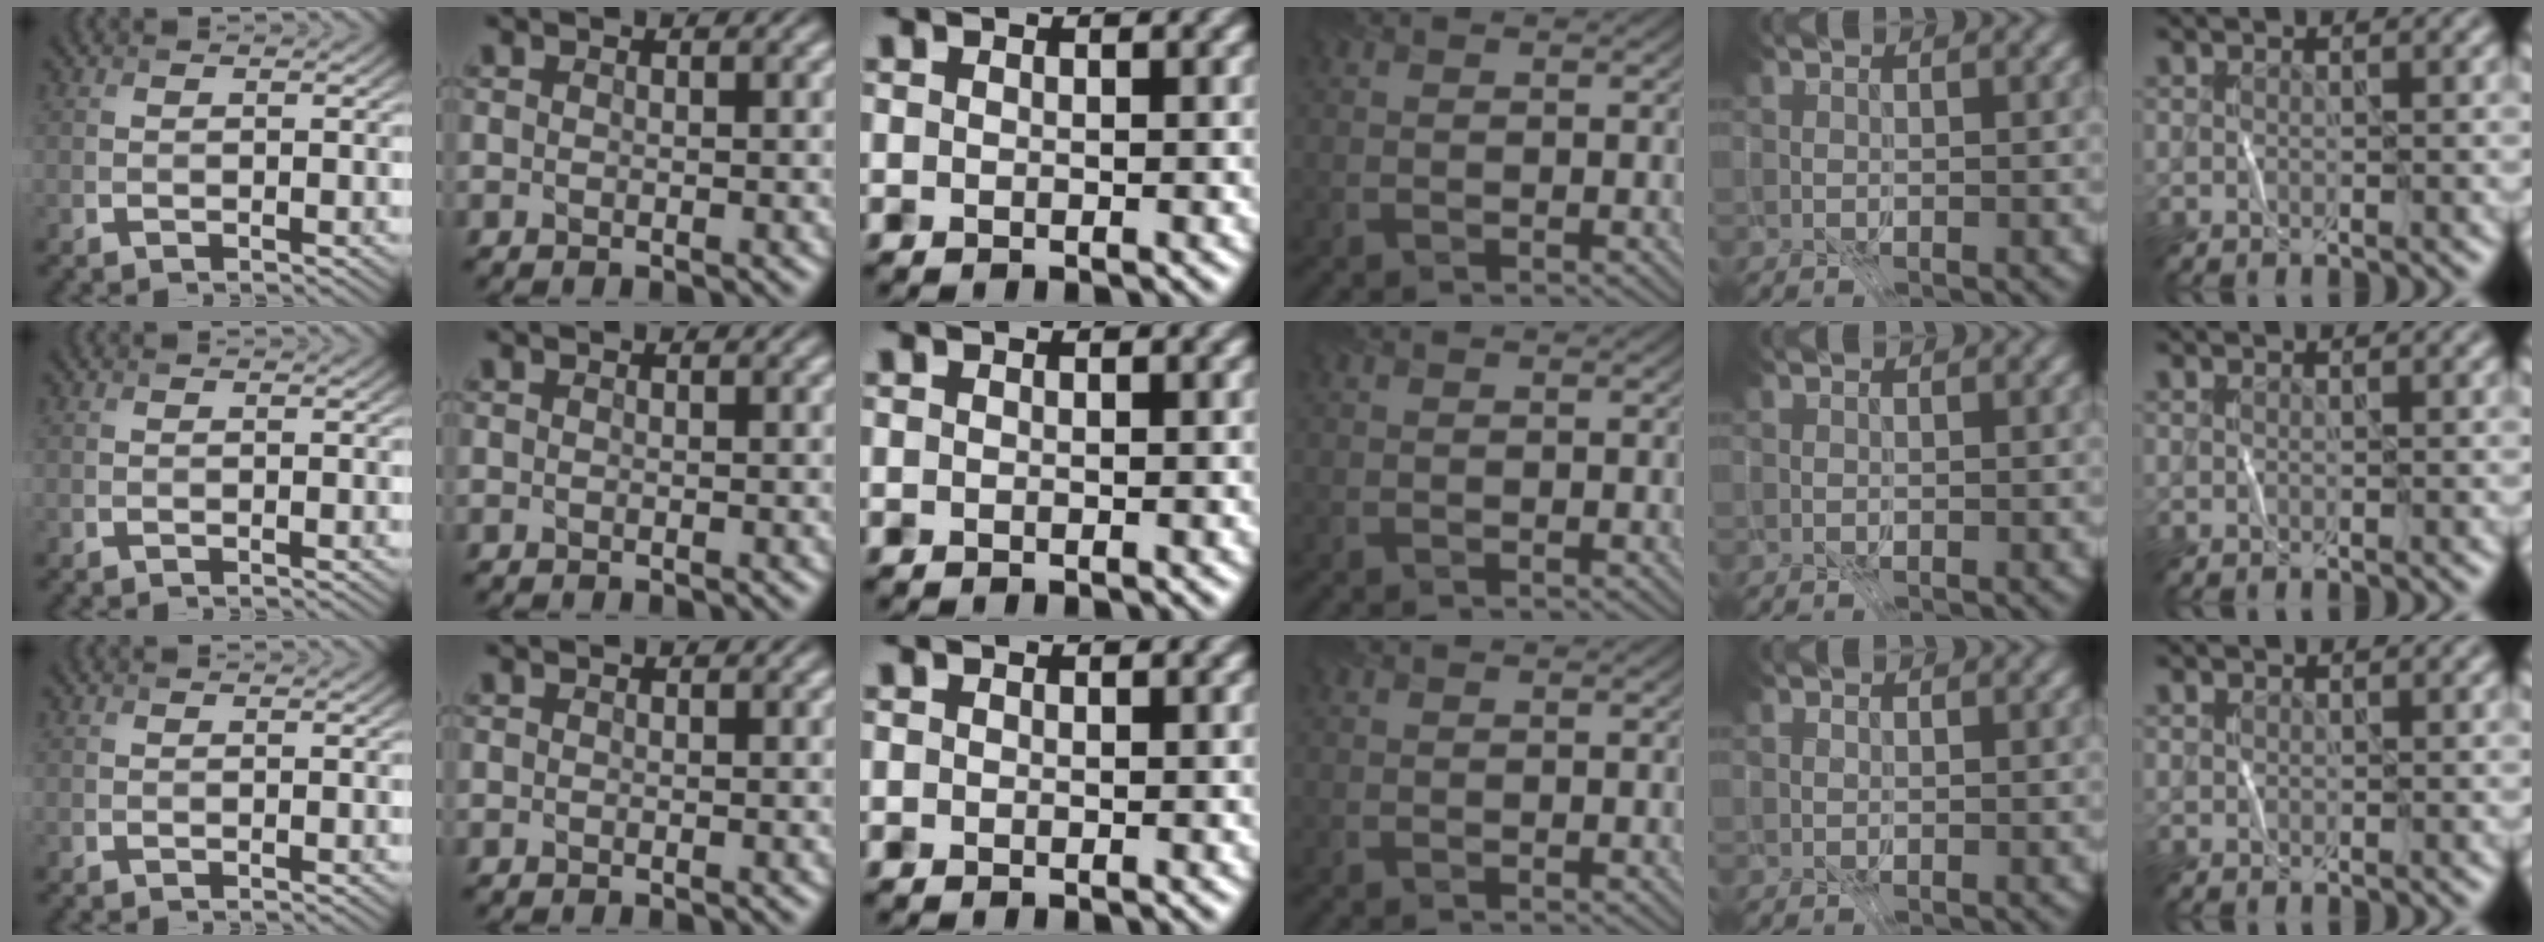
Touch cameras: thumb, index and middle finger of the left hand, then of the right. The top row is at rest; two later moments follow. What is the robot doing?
{"motion": "fold", "object": "coffee filter"}